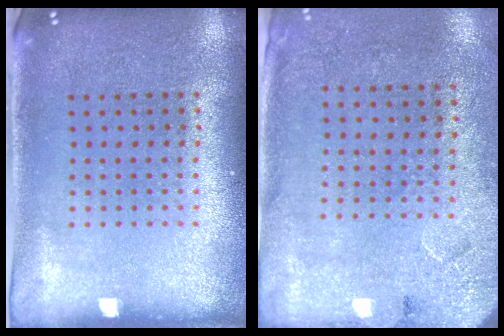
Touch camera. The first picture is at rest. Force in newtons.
{"total": 2.7, "press": 2.2, "slide": 1.6}